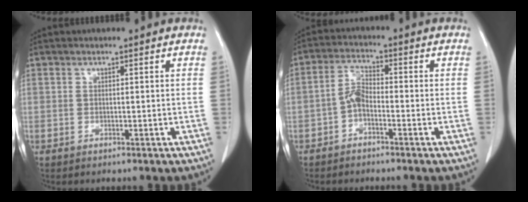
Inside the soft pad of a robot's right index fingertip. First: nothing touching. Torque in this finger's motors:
{"motor_torque": [0.49, -0.35, 0.24, 0.07]}